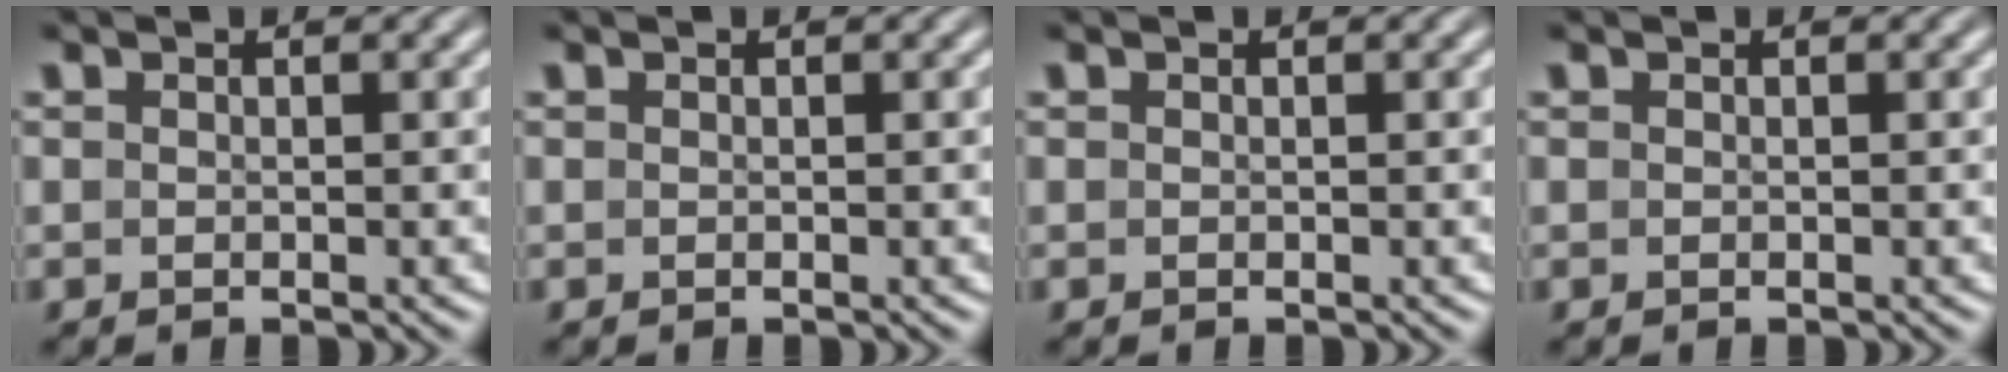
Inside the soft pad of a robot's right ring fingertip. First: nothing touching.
{"total": 0.0}
{"total": 0.0}
{"total": 0.0}